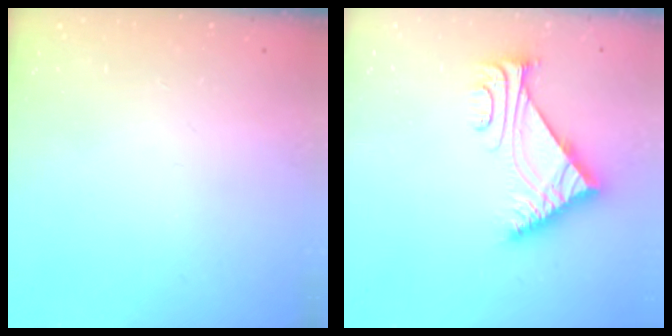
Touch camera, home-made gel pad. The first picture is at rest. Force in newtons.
{"total": 7.1, "press": 7.1, "slide": 0.2}